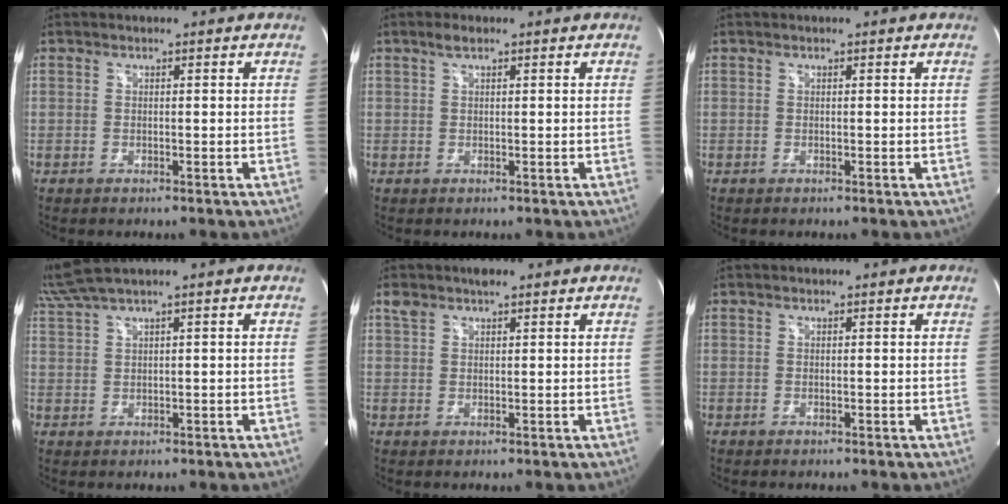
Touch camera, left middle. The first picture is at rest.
{"total": 1.4, "force": [0.9, 0.5, 0.9], "torque": [-0.019, 0.009, 0.018]}
{"total": 0.0}
{"total": 4.4, "force": [3.5, -0.9, 2.6], "torque": [-0.075, 0.026, 0.080]}
{"total": 3.0, "force": [2.2, 0.9, 1.8], "torque": [-0.043, 0.018, 0.044]}
{"total": 0.0}